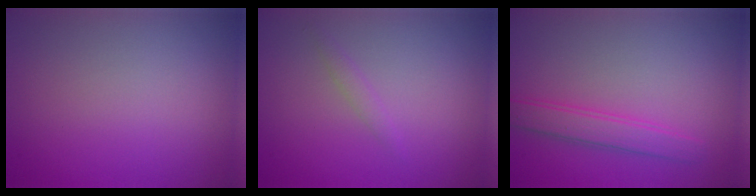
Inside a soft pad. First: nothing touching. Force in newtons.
{"total": 0.8, "press": 0.8, "slide": 0.0}
{"total": 2.6, "press": 2.6, "slide": 0.1}